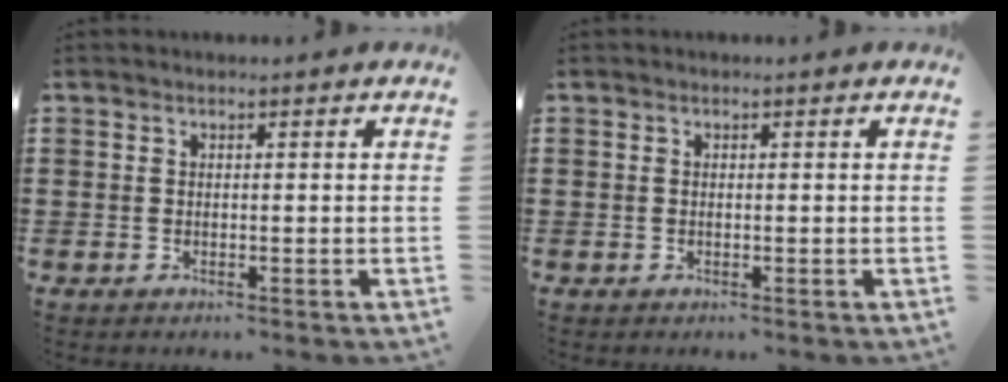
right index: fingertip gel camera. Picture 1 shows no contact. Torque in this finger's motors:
{"motor_torque": [-0.91, 1.23, 0.01, 0.01]}